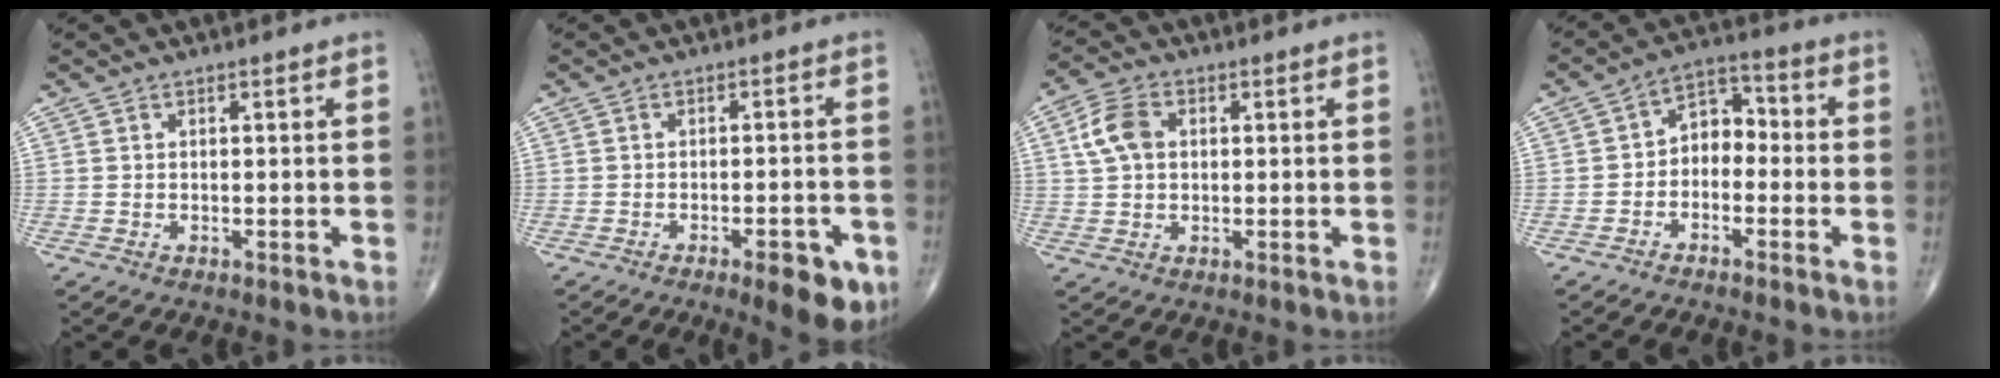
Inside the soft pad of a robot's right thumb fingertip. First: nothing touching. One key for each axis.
{"total": 8.0, "fx": -3.9, "fy": 2.6, "fz": 6.5, "tx": -0.071, "ty": 0.009, "tz": -0.046}
{"total": 6.3, "fx": 1.3, "fy": 4.3, "fz": 4.4, "tx": -0.084, "ty": 0.011, "tz": 0.021}
{"total": 6.3, "fx": -1.4, "fy": 4.6, "fz": 4.1, "tx": -0.040, "ty": 0.038, "tz": -0.042}